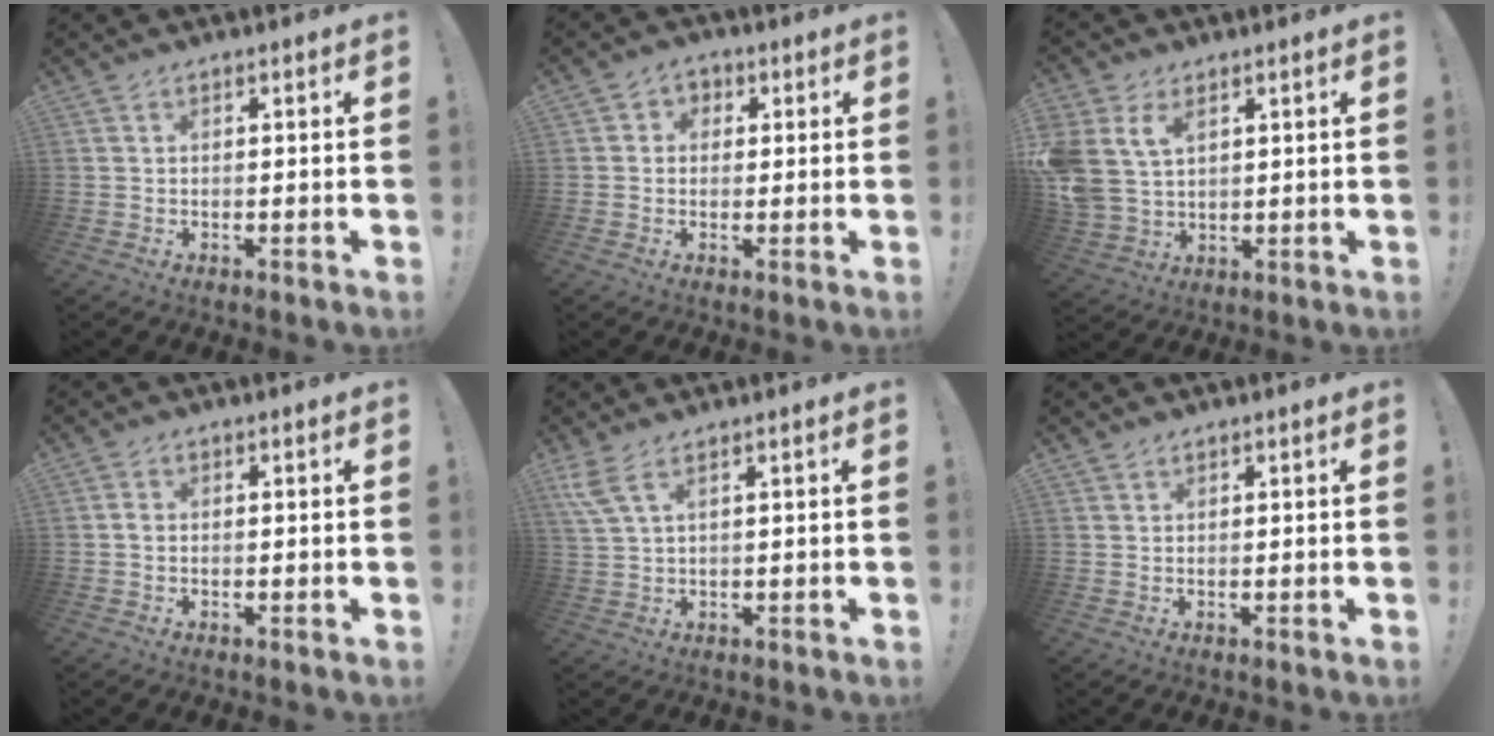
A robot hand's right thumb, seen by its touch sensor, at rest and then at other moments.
{"total": 3.4, "force": [-0.3, 3.2, 1.2], "torque": [-0.012, 0.006, -0.007]}
{"total": 9.6, "force": [4.3, 6.5, 5.6], "torque": [-0.127, -0.013, 0.086]}
{"total": 0.9, "force": [-0.1, 0.7, 0.5], "torque": [-0.009, 0.003, -0.002]}
{"total": 4.9, "force": [2.7, 0.9, 4.0], "torque": [-0.084, -0.005, 0.051]}
{"total": 0.6, "force": [0.5, 0.2, 0.0], "torque": [0.001, -0.001, 0.011]}